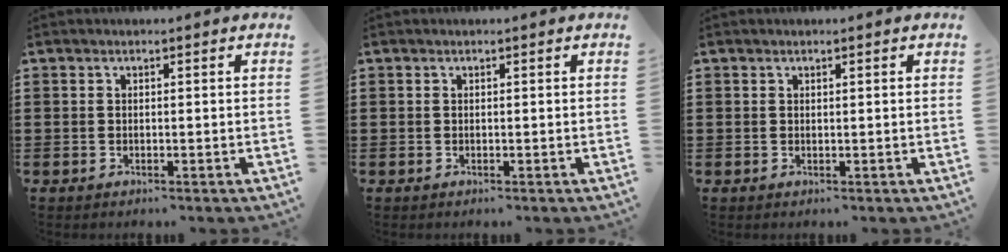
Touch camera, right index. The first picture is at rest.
{"total": 0.0}
{"total": 0.0}